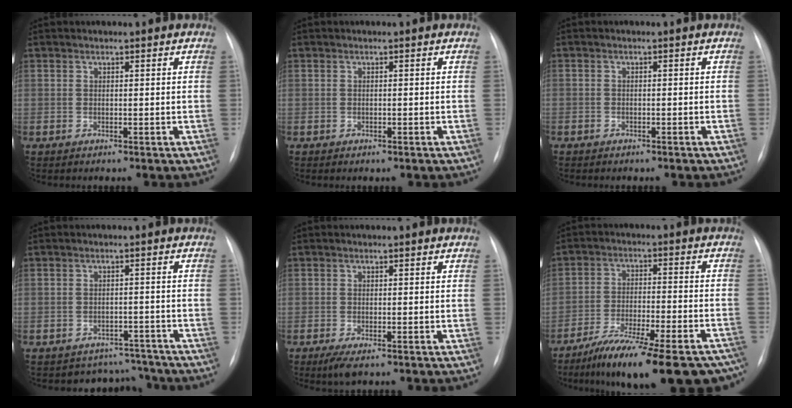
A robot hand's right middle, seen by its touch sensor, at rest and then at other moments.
{"total": 0.0}
{"total": 1.5, "force": [-1.2, 0.9, 0.4], "torque": [-0.011, 0.002, -0.014]}
{"total": 5.1, "force": [-4.5, 2.0, -1.2], "torque": [0.023, 0.029, -0.056]}
{"total": 2.6, "force": [-1.6, 0.7, 2.0], "torque": [-0.041, -0.007, -0.028]}
{"total": 23.2, "force": [-18.5, 4.5, 13.1], "torque": [-0.145, -0.008, -0.267]}